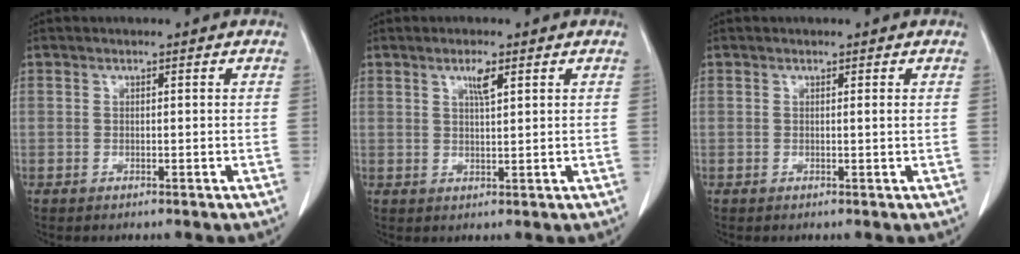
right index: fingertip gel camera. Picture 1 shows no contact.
{"total": 2.9, "force": [1.6, 0.3, 2.4], "torque": [-0.043, -0.002, 0.029]}
{"total": 0.5, "force": [0.3, -0.2, 0.4], "torque": [-0.007, -0.003, 0.006]}